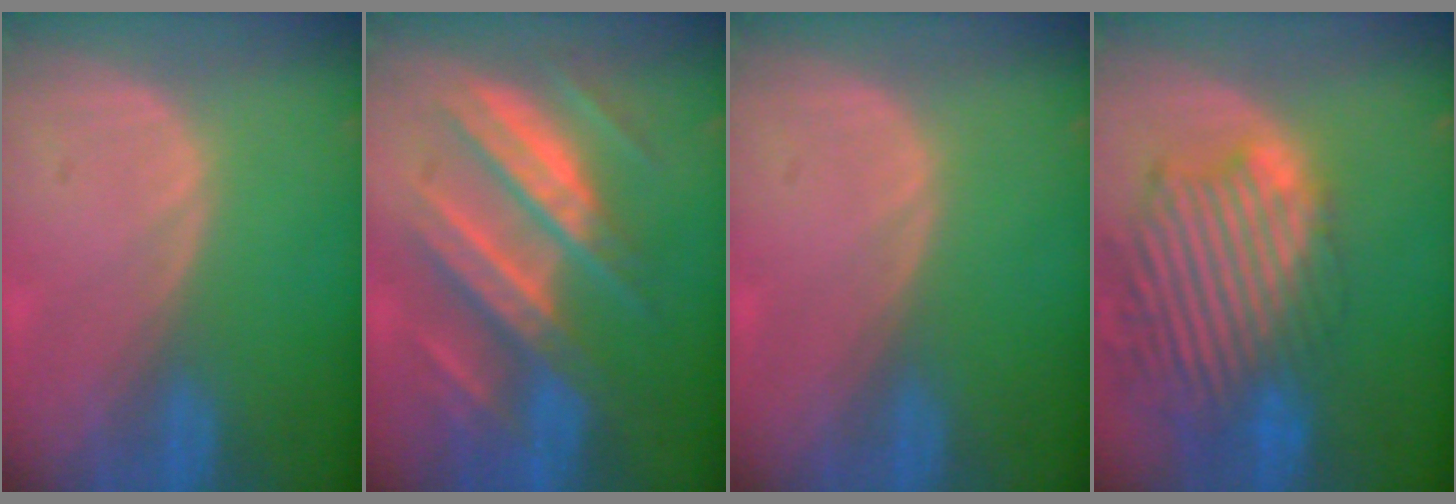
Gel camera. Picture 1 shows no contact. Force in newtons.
{"total": 11.1, "press": 11.0, "slide": 1.0}
{"total": 0.0}
{"total": 13.9, "press": 11.8, "slide": 7.3}